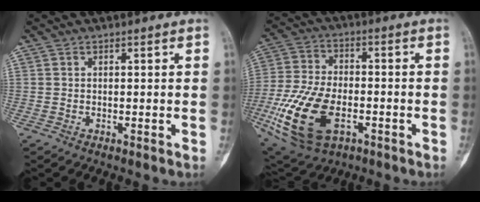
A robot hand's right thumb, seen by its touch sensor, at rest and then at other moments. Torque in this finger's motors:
{"motor_torque": [0.20, 0.86, 1.90, -0.86, 0.22]}